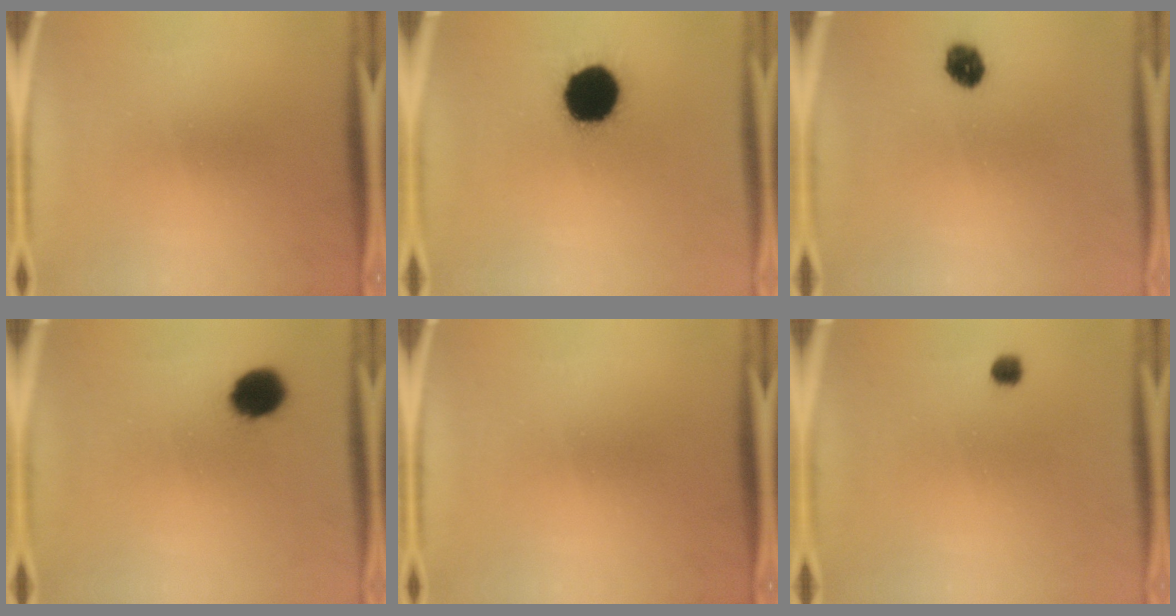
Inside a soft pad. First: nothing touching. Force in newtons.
{"total": 18.1}
{"total": 4.5}
{"total": 8.2}
{"total": 0.0}
{"total": 1.8}